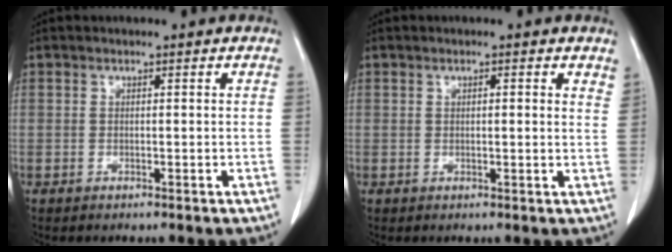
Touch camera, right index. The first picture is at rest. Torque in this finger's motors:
{"motor_torque": [0.02, 0.03, 0.03, 0.00]}